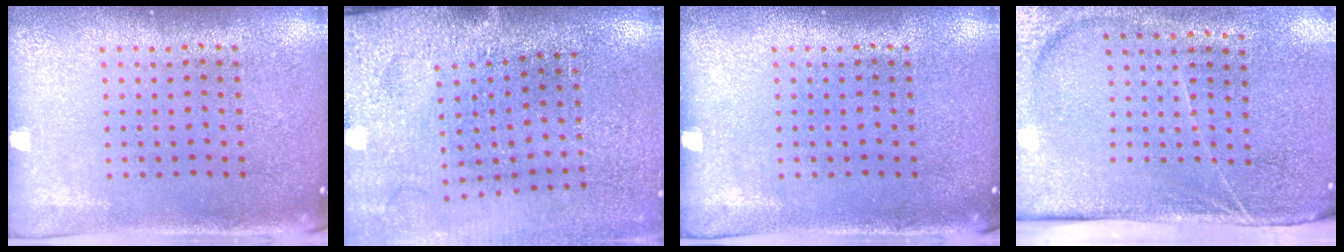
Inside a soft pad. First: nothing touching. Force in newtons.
{"total": 3.1, "press": 2.9, "slide": 1.3}
{"total": 0.0}
{"total": 4.2, "press": 3.4, "slide": 2.4}